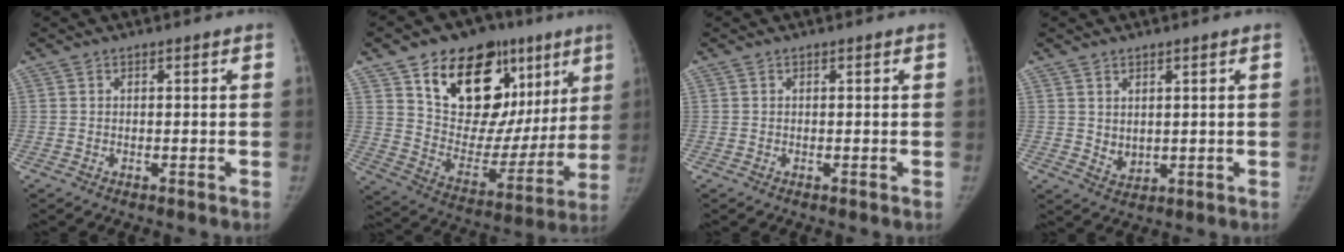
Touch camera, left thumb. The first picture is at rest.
{"total": 27.8, "force": [13.2, 16.6, 17.9], "torque": [-0.209, -0.009, 0.221]}
{"total": 0.0}
{"total": 3.2, "force": [1.3, 2.2, 2.0], "torque": [-0.027, -0.017, 0.035]}